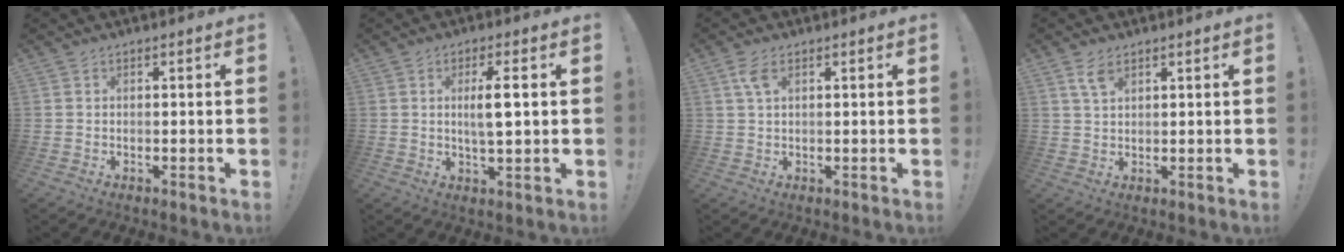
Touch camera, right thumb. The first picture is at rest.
{"total": 6.5, "force": [1.3, 1.3, 6.2], "torque": [-0.109, -0.007, 0.014]}
{"total": 4.1, "force": [1.6, 1.7, 3.4], "torque": [-0.067, 0.003, 0.029]}
{"total": 4.3, "force": [2.4, 1.8, 3.0], "torque": [-0.055, -0.007, 0.044]}